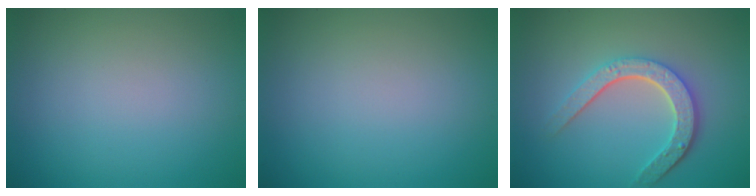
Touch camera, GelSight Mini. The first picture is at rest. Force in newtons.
{"total": 0.0}
{"total": 4.6, "press": 3.5, "slide": 3.0}